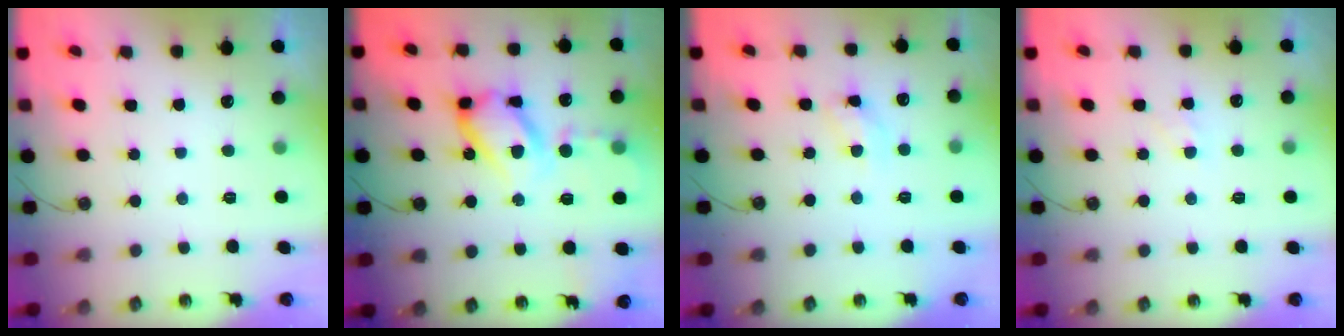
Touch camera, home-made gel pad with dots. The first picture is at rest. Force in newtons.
{"total": 16.0, "press": 15.9, "slide": 1.6}
{"total": 7.5, "press": 7.4, "slide": 0.5}
{"total": 5.4, "press": 5.4, "slide": 0.6}